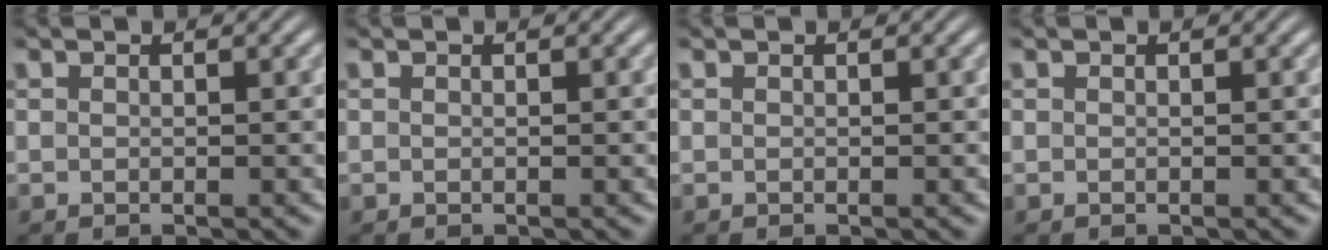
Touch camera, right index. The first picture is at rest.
{"total": 0.0}
{"total": 0.0}
{"total": 0.0}